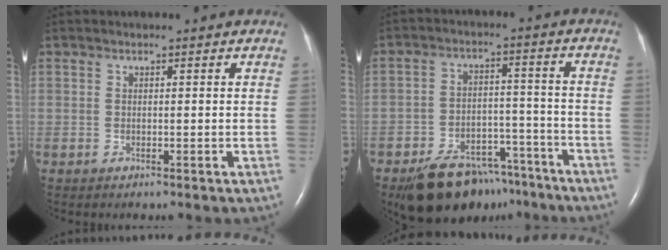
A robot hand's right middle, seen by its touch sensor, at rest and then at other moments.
{"total": 13.8, "force": [-10.8, 6.6, 5.5], "torque": [-0.073, 0.026, -0.161]}